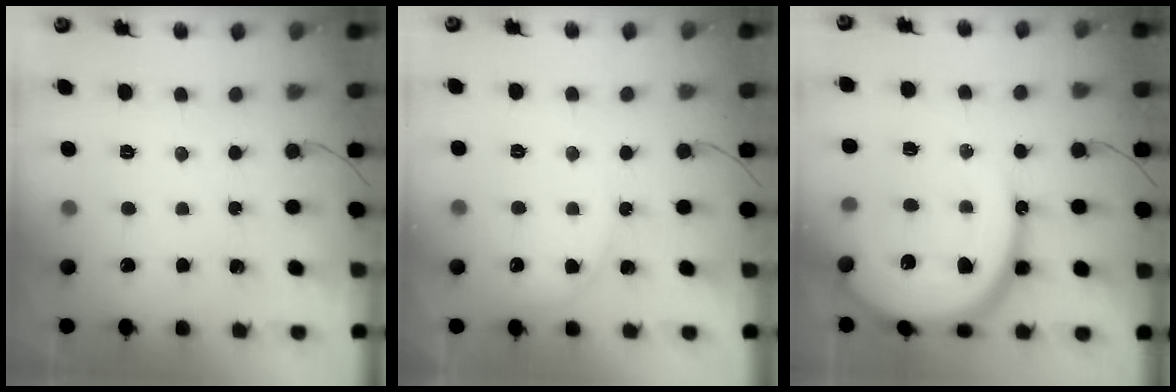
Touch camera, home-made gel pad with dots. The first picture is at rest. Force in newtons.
{"total": 4.9, "press": 4.9, "slide": 0.5}
{"total": 20.8, "press": 20.7, "slide": 2.0}